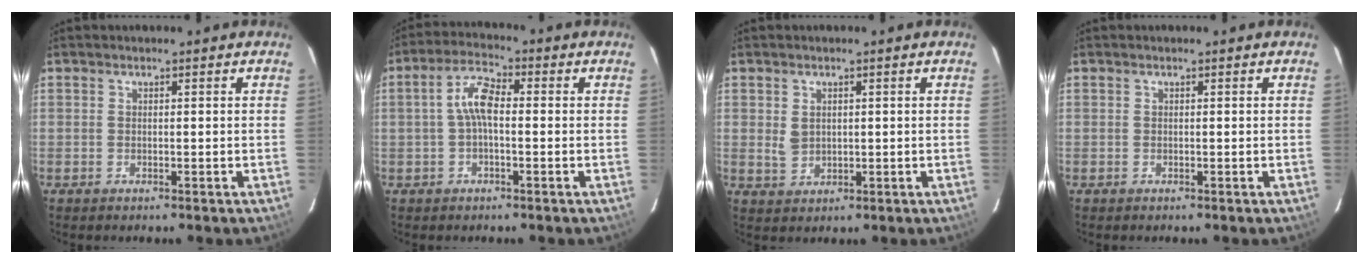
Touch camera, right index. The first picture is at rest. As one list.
[{"total": 5.8, "force": [-0.2, 2.2, 5.3], "torque": [-0.110, 0.020, -0.005]}, {"total": 3.2, "force": [0.7, 2.5, 1.8], "torque": [-0.031, 0.002, 0.019]}, {"total": 0.0}]